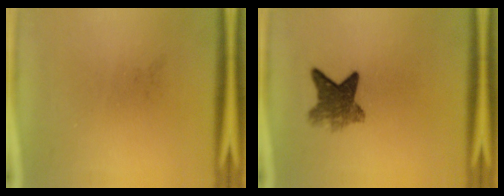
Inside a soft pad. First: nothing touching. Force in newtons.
{"total": 5.9}